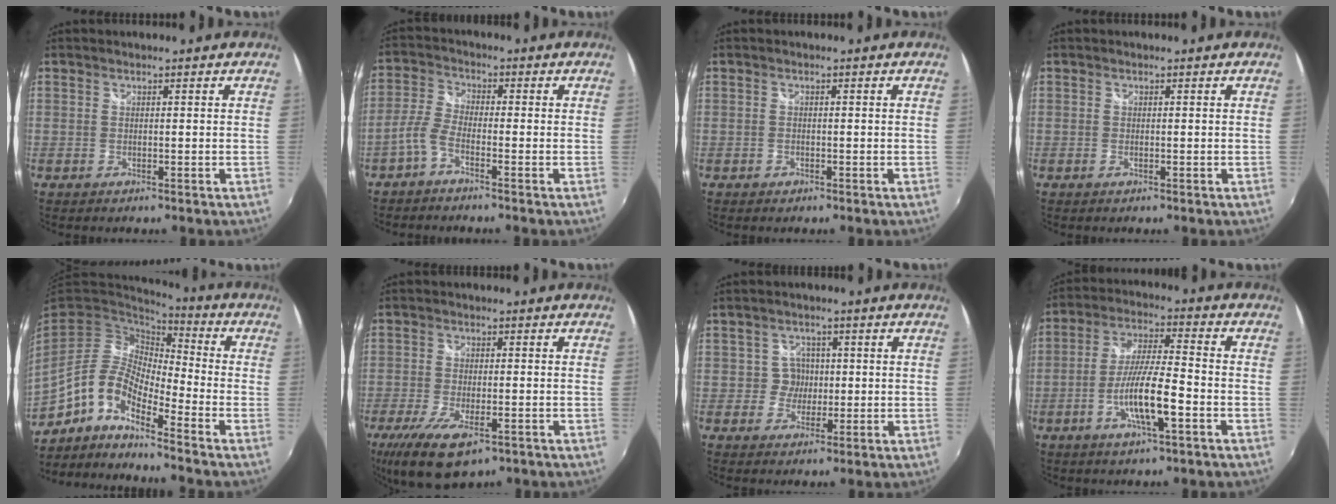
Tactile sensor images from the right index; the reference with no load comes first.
{"total": 3.6, "force": [-2.3, 1.2, 2.6], "torque": [-0.069, 0.011, -0.052]}
{"total": 1.1, "force": [-0.7, 0.8, 0.2], "torque": [-0.006, -0.002, -0.011]}
{"total": 0.0}
{"total": 11.3, "force": [-7.0, 3.5, 8.1], "torque": [-0.141, -0.004, -0.145]}
{"total": 12.2, "force": [-7.1, 4.6, 8.8], "torque": [-0.196, -0.046, -0.119]}
{"total": 3.5, "force": [-0.1, 3.5, 0.0], "torque": [0.005, 0.012, -0.003]}
{"total": 10.6, "force": [-4.1, 1.4, 9.6], "torque": [-0.190, -0.004, -0.075]}